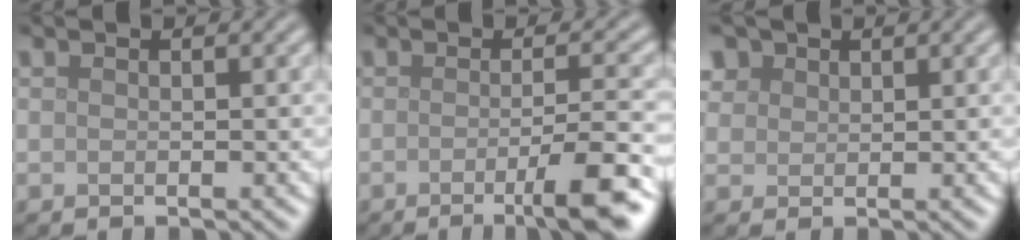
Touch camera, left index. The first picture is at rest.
{"total": 6.1, "force": [-2.1, 1.2, 5.7], "torque": [-0.076, -0.002, -0.036]}
{"total": 2.8, "force": [1.7, 2.1, 0.9], "torque": [-0.031, 0.004, 0.034]}